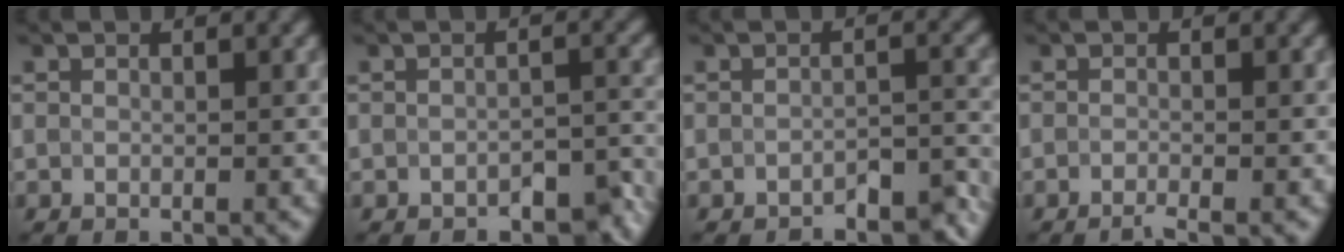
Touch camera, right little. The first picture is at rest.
{"total": 3.9, "force": [-3.3, 1.4, 1.5], "torque": [-0.016, 0.000, -0.042]}
{"total": 3.8, "force": [-3.7, 0.7, 0.7], "torque": [-0.008, 0.001, -0.048]}
{"total": 1.5, "force": [-1.4, -0.2, 0.1], "torque": [0.001, -0.006, -0.028]}